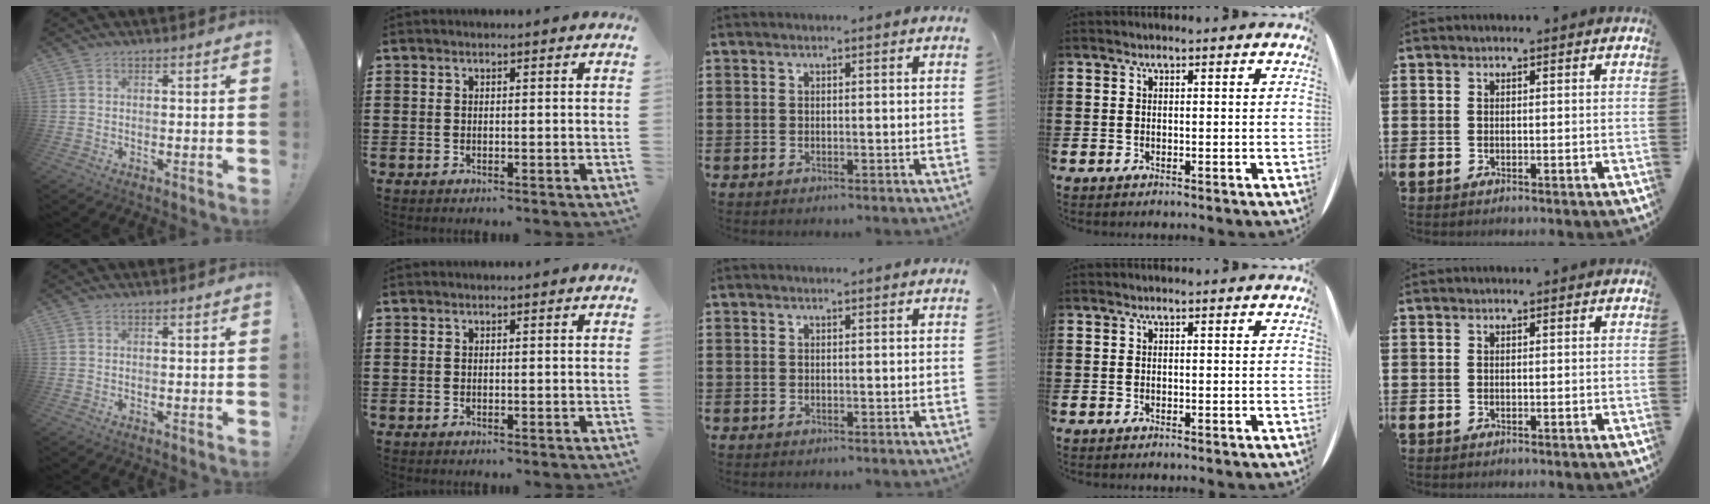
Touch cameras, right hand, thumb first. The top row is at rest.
{}